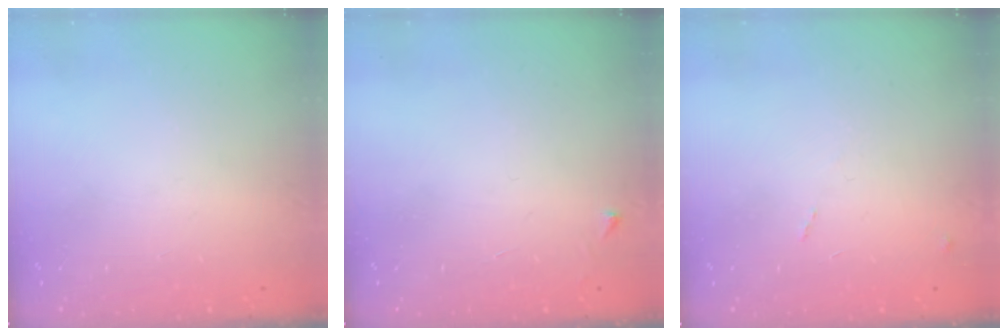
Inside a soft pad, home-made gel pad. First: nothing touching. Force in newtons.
{"total": 2.6, "press": 2.6, "slide": 0.3}
{"total": 6.8, "press": 6.8, "slide": 0.6}